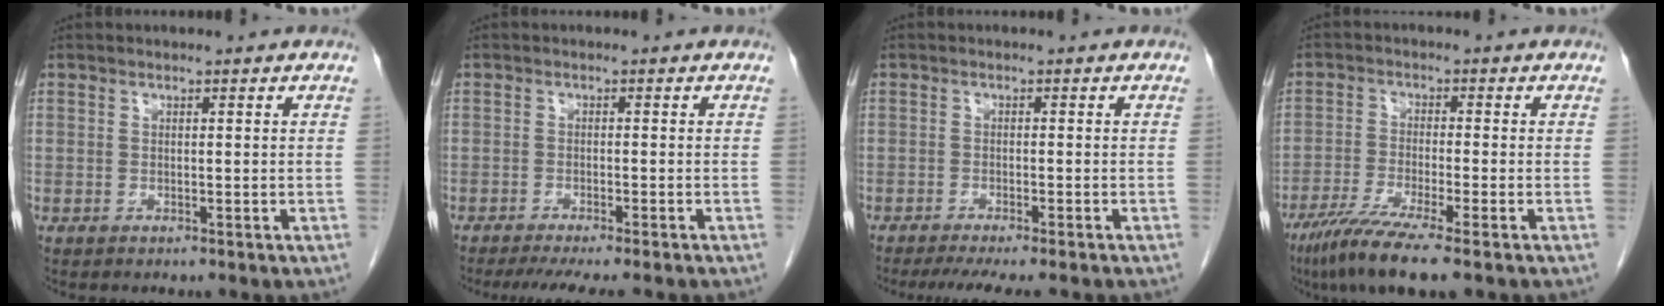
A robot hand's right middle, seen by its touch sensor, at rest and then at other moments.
{"total": 8.6, "force": [-7.3, 0.5, 4.5], "torque": [-0.052, -0.015, -0.103]}
{"total": 8.2, "force": [-6.9, 0.6, 4.4], "torque": [-0.053, -0.013, -0.099]}
{"total": 8.7, "force": [-6.0, -0.1, 6.3], "torque": [-0.114, -0.025, -0.104]}